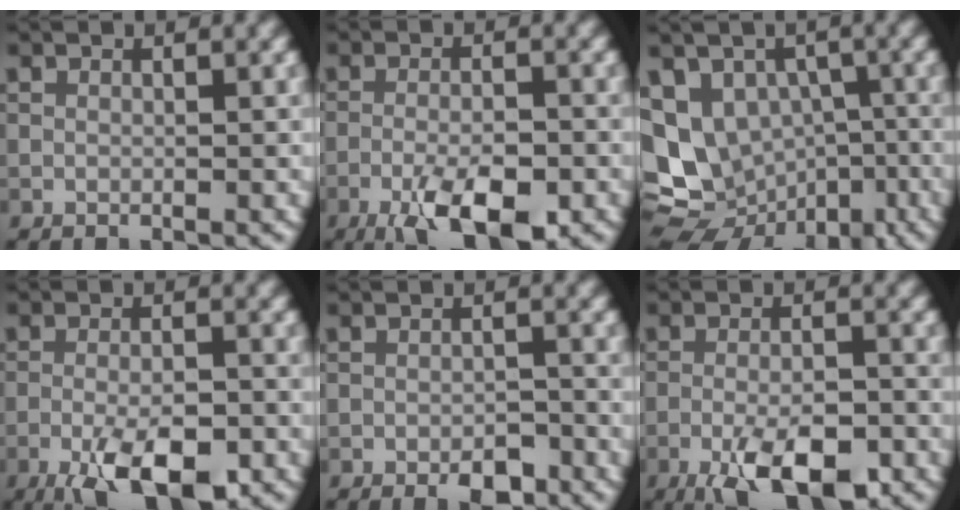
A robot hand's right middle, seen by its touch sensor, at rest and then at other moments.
{"total": 7.4, "force": [-4.0, 2.6, 5.6], "torque": [-0.097, -0.006, -0.067]}
{"total": 11.8, "force": [-3.7, 9.6, 5.8], "torque": [-0.109, -0.014, -0.044]}
{"total": 8.2, "force": [-4.4, 2.9, 6.2], "torque": [-0.108, -0.006, -0.074]}
{"total": 2.8, "force": [-1.8, 1.2, 1.8], "torque": [-0.025, 0.000, -0.029]}
{"total": 8.2, "force": [-4.6, 2.9, 6.1], "torque": [-0.103, -0.005, -0.077]}